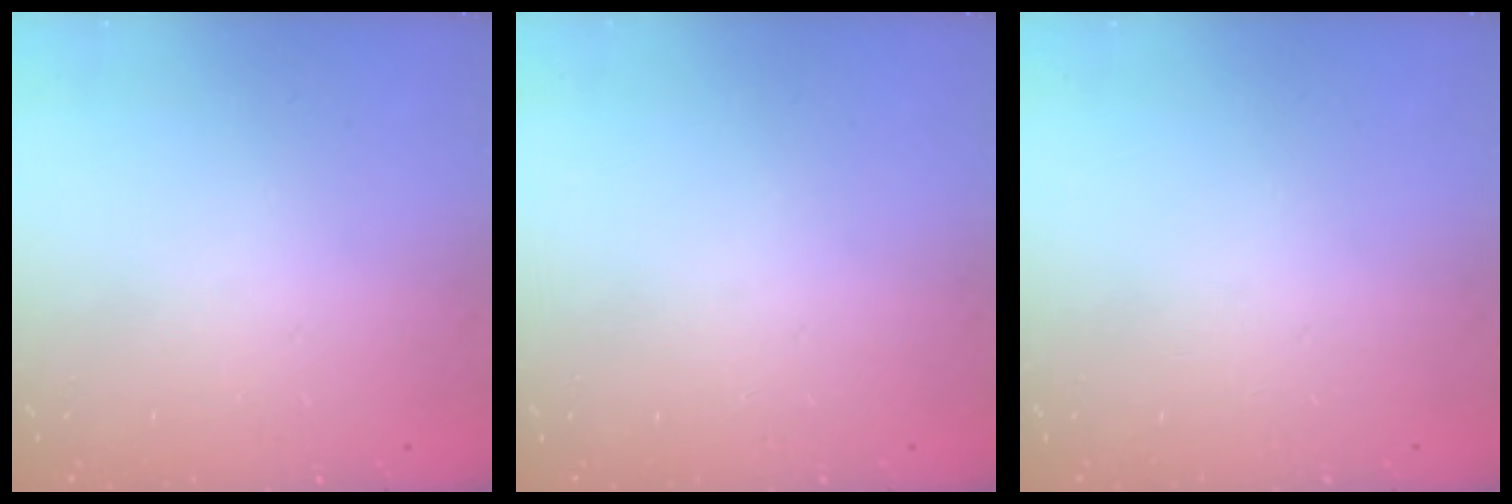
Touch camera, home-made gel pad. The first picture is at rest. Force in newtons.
{"total": 0.0}
{"total": 0.0}